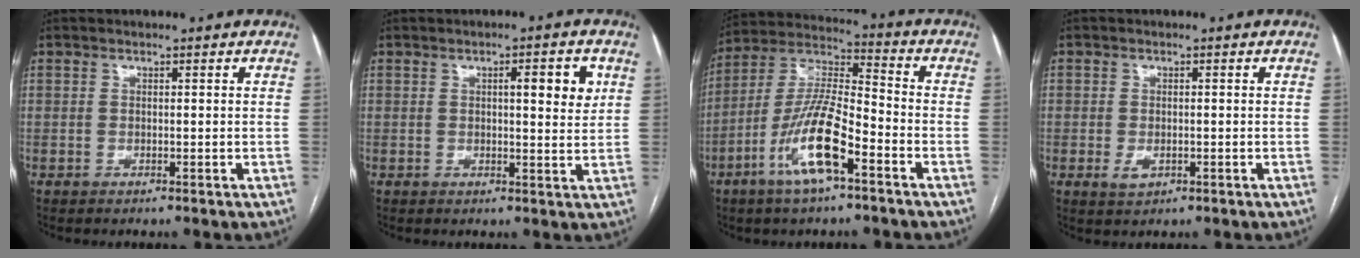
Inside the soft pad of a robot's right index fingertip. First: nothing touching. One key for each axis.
{"total": 5.2, "fx": 1.7, "fy": 1.0, "fz": 4.8, "tx": -0.067, "ty": 0.001, "tz": 0.021}
{"total": 13.6, "fx": -6.3, "fy": 2.6, "fz": 11.8, "tx": -0.241, "ty": -0.002, "tz": -0.119}
{"total": 2.4, "fx": -0.8, "fy": 1.6, "fz": 1.6, "tx": -0.026, "ty": 0.000, "tz": -0.006}